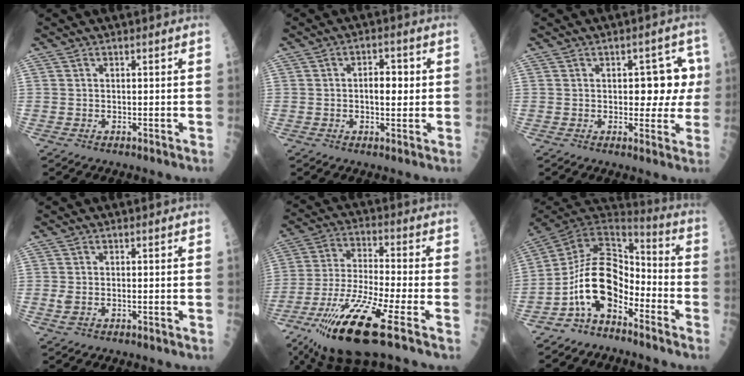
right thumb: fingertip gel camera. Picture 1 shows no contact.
{"total": 4.8, "force": [0.2, 2.5, 4.1], "torque": [-0.046, 0.006, 0.001]}
{"total": 7.5, "force": [0.9, 4.6, 5.9], "torque": [-0.024, 0.012, 0.009]}
{"total": 1.7, "force": [-0.3, 0.7, 1.6], "torque": [-0.041, 0.000, -0.003]}
{"total": 20.2, "force": [-9.9, 3.3, 17.3], "torque": [-0.403, -0.013, -0.183]}
{"total": 14.7, "force": [-6.4, 8.4, 10.2], "torque": [-0.161, 0.085, -0.122]}